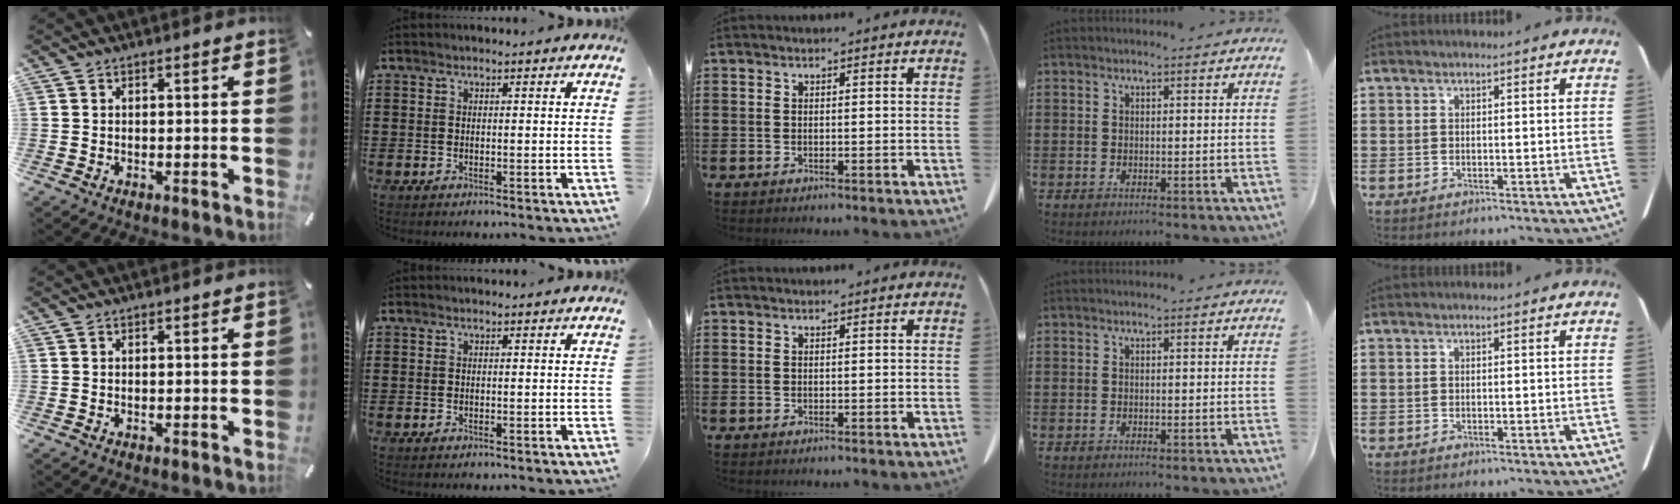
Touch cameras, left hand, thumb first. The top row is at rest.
{}